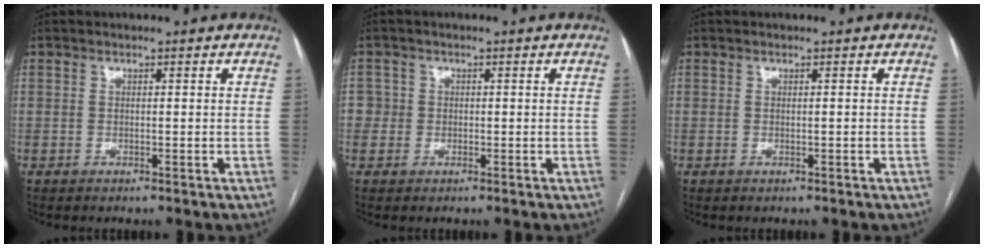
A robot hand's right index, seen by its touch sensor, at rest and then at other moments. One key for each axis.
{"total": 2.3, "fx": -0.1, "fy": 2.3, "fz": 0.0, "tx": 0.015, "ty": 0.012, "tz": -0.004}
{"total": 0.0}